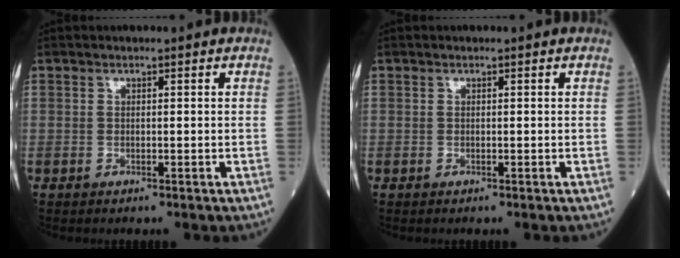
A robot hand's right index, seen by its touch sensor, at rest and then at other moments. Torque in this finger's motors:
{"motor_torque": [0.00, 0.00, 0.00, -0.01]}